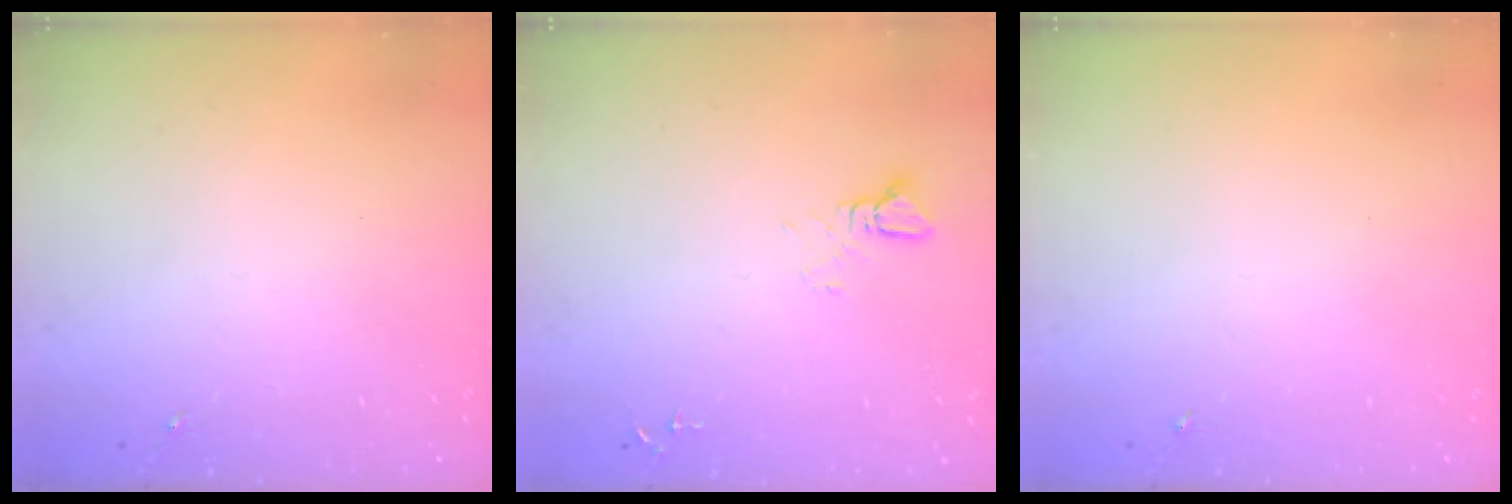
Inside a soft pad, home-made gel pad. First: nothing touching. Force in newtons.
{"total": 2.4, "press": 2.4, "slide": 0.1}
{"total": 0.0}